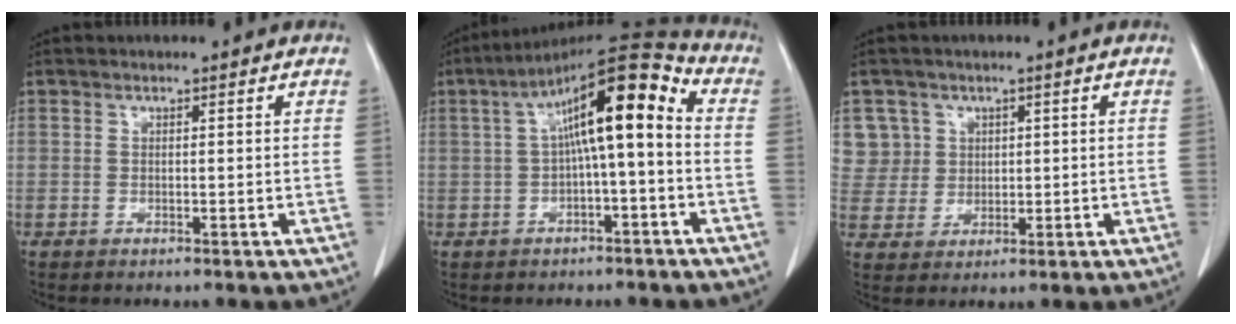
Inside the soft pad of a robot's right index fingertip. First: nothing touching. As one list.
[{"total": 12.9, "force": [1.0, 2.6, 12.6], "torque": [-0.201, 0.054, 0.014]}, {"total": 5.9, "force": [2.2, 5.5, -0.4], "torque": [0.019, 0.014, 0.054]}]